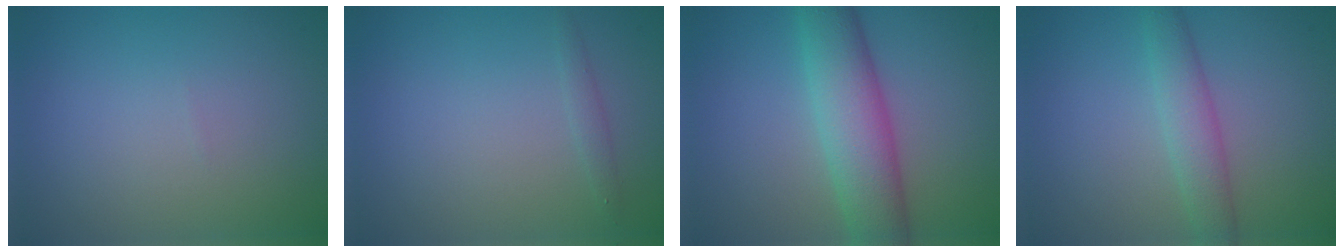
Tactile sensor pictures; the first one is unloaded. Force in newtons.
{"total": 0.8, "press": 0.8, "slide": 0.1}
{"total": 6.8, "press": 6.8, "slide": 0.2}
{"total": 3.0, "press": 3.0, "slide": 0.1}